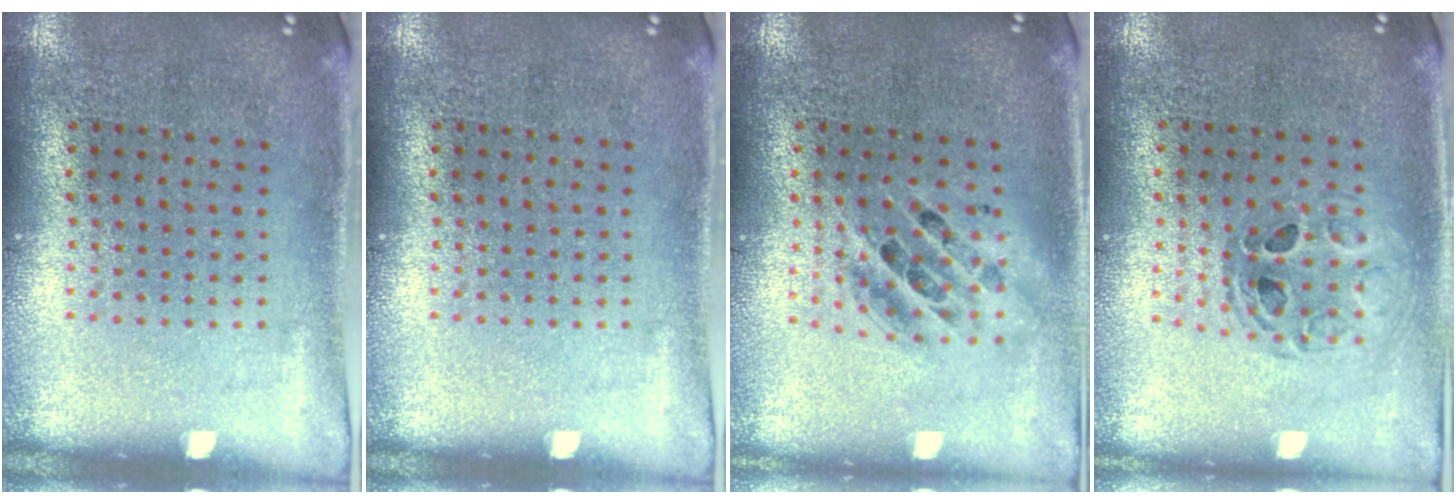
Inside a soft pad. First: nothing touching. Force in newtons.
{"total": 0.0}
{"total": 1.4, "press": 1.3, "slide": 0.7}
{"total": 0.9, "press": 0.8, "slide": 0.1}